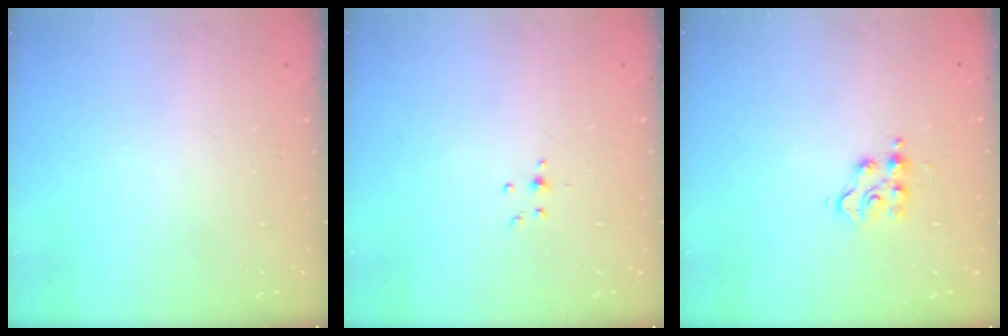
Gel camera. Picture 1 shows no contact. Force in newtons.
{"total": 2.9, "press": 2.8, "slide": 0.7}
{"total": 6.7, "press": 6.7, "slide": 0.5}